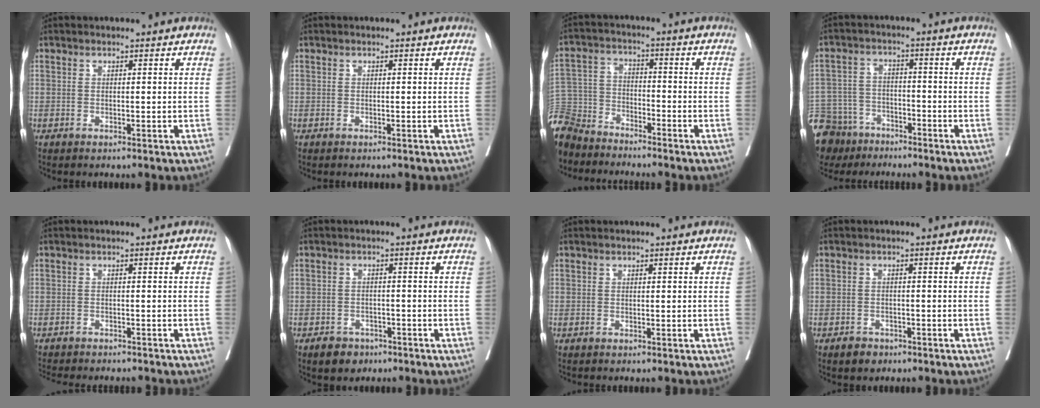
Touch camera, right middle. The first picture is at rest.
{"total": 0.0}
{"total": 12.5, "force": [-11.3, 4.6, 2.9], "torque": [-0.076, 0.004, -0.222]}
{"total": 14.9, "force": [-10.8, 9.3, 4.1], "torque": [-0.127, 0.003, -0.177]}
{"total": 9.6, "force": [-8.7, 2.1, 3.4], "torque": [-0.049, -0.008, -0.111]}
{"total": 3.6, "force": [-2.4, 2.4, 1.0], "torque": [-0.020, 0.005, -0.033]}
{"total": 0.0}
{"total": 2.3, "force": [-1.7, 1.4, 0.6], "torque": [-0.014, 0.003, -0.023]}